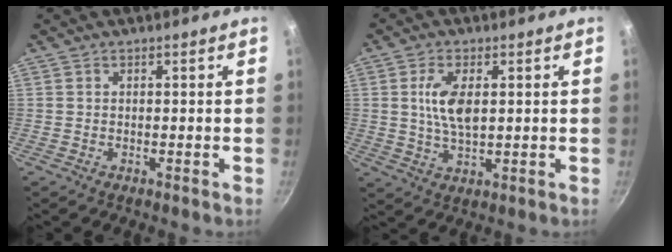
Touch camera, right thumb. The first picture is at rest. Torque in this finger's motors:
{"motor_torque": [0.79, 2.16, 0.91, -0.14, 0.10]}